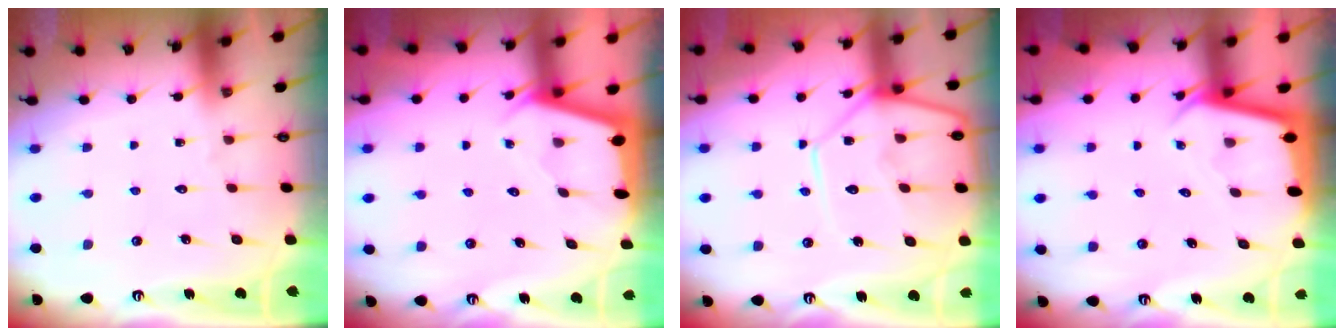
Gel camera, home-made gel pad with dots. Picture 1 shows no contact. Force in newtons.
{"total": 2.2, "press": 2.2, "slide": 0.1}
{"total": 12.8, "press": 12.7, "slide": 1.1}
{"total": 2.3, "press": 2.3, "slide": 0.1}